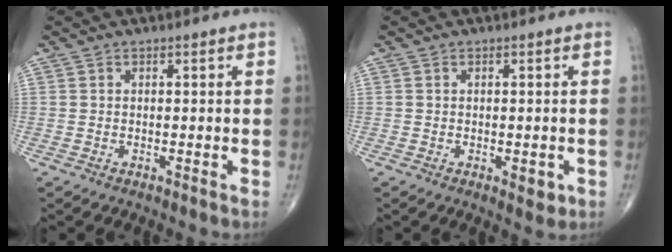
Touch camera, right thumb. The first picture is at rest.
{"total": 2.4, "force": [-0.6, 1.2, 1.9], "torque": [-0.014, -0.003, -0.004]}